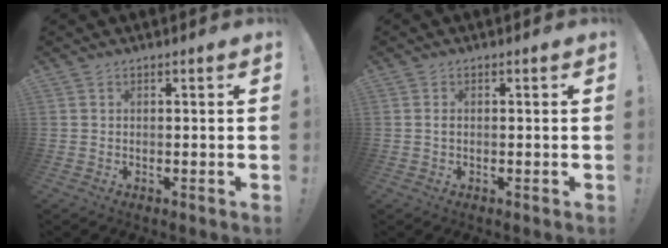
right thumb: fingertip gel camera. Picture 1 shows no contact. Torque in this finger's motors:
{"motor_torque": [-0.16, -0.01, -0.14, 0.07, -0.03]}